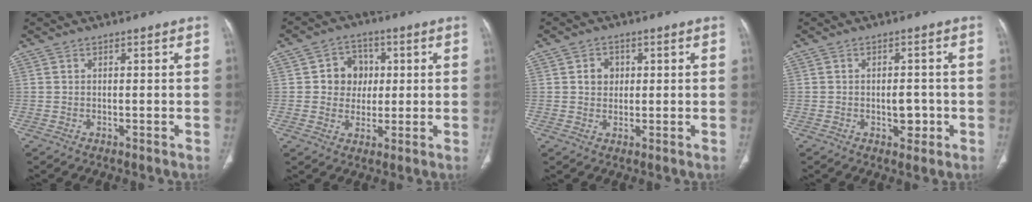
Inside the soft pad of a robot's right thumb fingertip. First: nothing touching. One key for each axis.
{"total": 7.6, "fx": 1.1, "fy": 6.8, "fz": 3.3, "tx": -0.004, "ty": 0.006, "tz": 0.013}
{"total": 3.5, "fx": 0.8, "fy": 3.0, "fz": 1.7, "tx": -0.007, "ty": 0.001, "tz": 0.012}
{"total": 3.9, "fx": -1.0, "fy": 2.4, "fz": 2.9, "tx": -0.021, "ty": 0.005, "tz": -0.008}